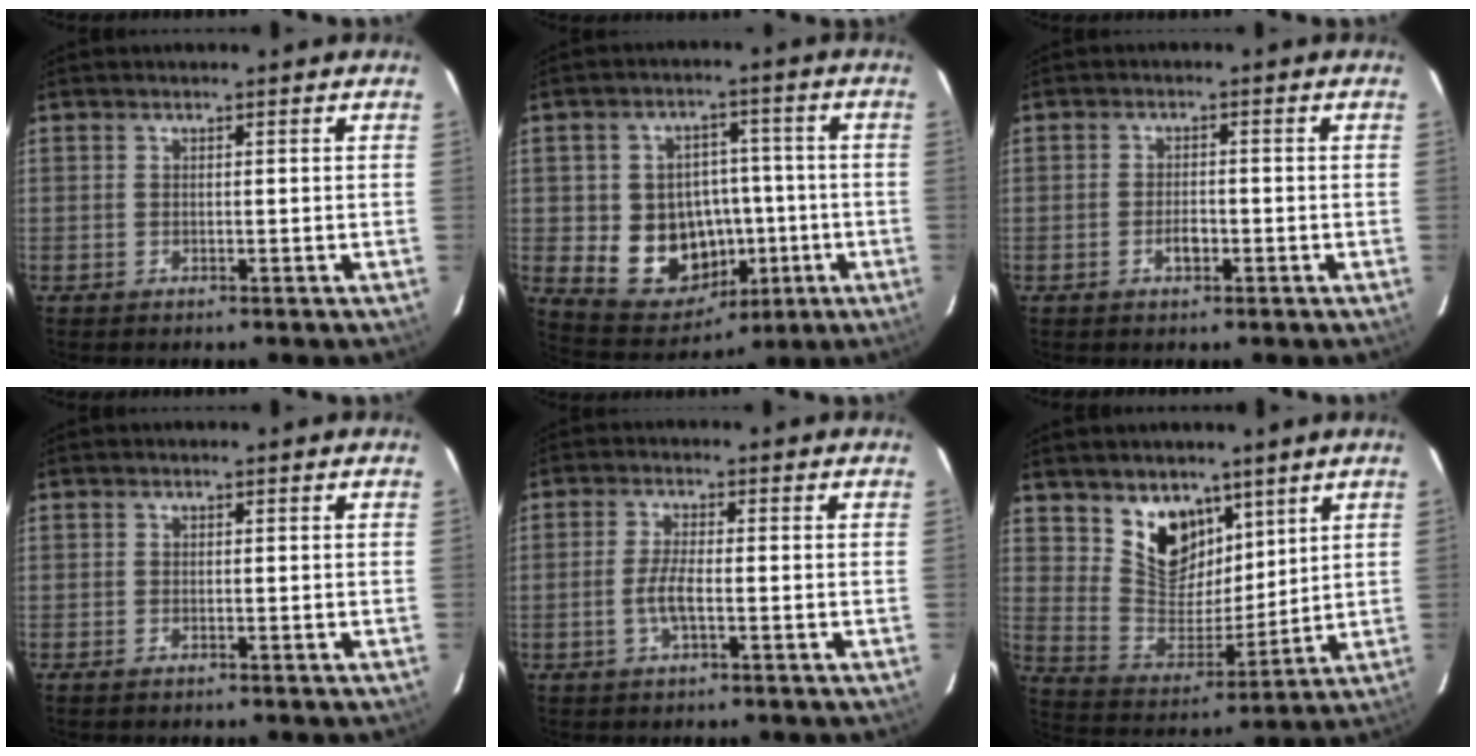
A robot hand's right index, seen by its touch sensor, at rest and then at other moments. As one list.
[{"total": 14.2, "force": [-2.8, 12.0, 6.9], "torque": [-0.148, 0.017, -0.019]}, {"total": 2.8, "force": [-1.3, 1.6, 1.9], "torque": [-0.036, 0.001, -0.023]}, {"total": 0.7, "force": [-0.5, 0.3, 0.3], "torque": [-0.006, -0.002, -0.012]}, {"total": 3.9, "force": [-1.3, 0.8, 3.6], "torque": [-0.076, -0.001, -0.027]}, {"total": 11.5, "force": [7.3, 7.3, 4.8], "torque": [-0.087, -0.011, 0.147]}]